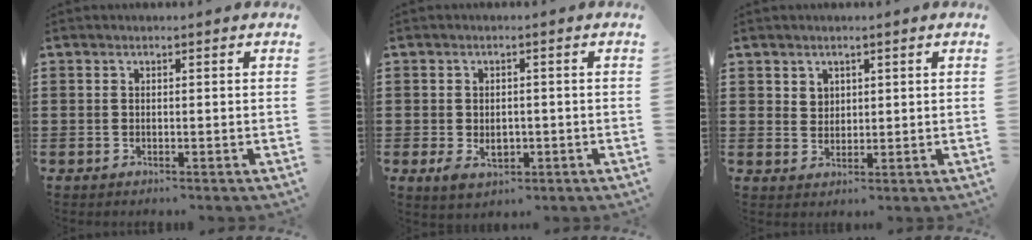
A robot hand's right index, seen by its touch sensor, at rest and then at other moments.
{"total": 3.3, "force": [-0.5, 2.2, 2.4], "torque": [-0.031, -0.003, -0.013]}
{"total": 2.1, "force": [1.4, 1.5, 0.3], "torque": [-0.004, 0.001, 0.026]}